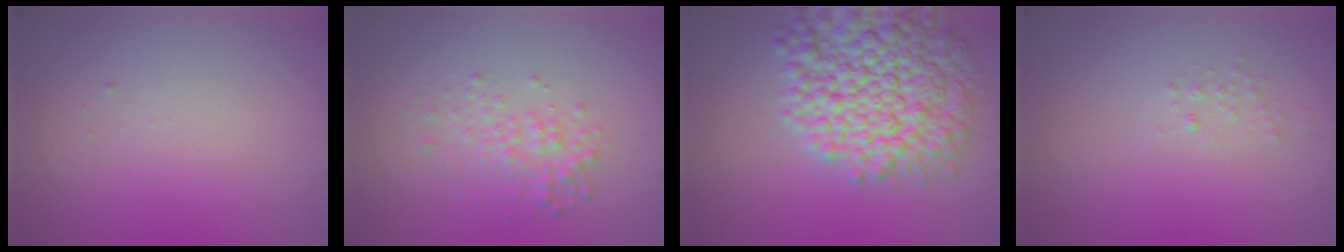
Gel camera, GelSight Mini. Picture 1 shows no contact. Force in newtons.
{"total": 2.3, "press": 2.3, "slide": 0.1}
{"total": 10.4, "press": 10.4, "slide": 0.4}
{"total": 0.6, "press": 0.6, "slide": 0.0}